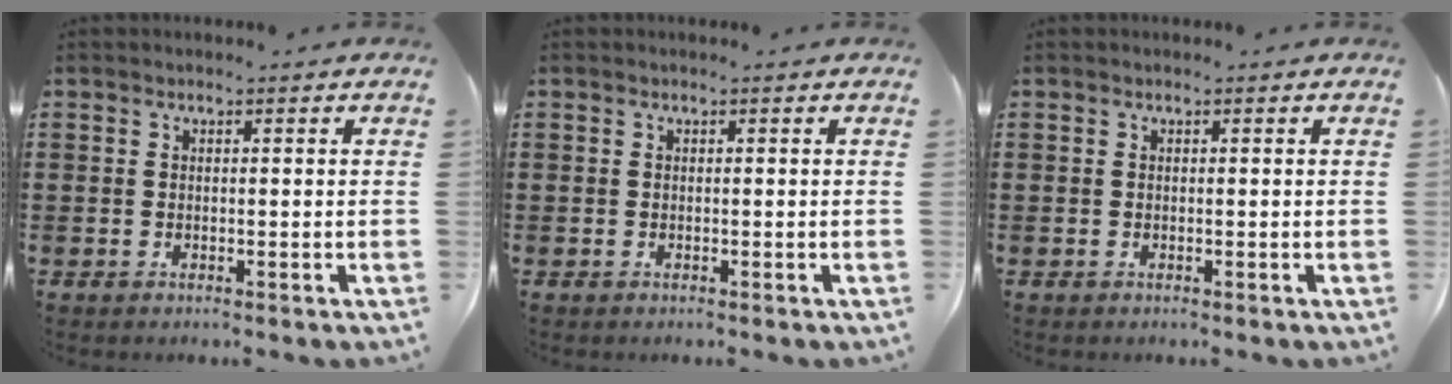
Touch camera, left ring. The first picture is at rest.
{"total": 0.0}
{"total": 0.0}